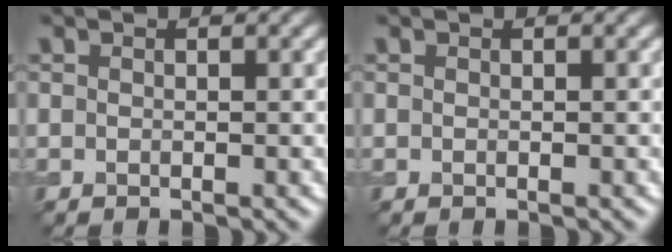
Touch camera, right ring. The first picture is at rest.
{"total": 0.0}